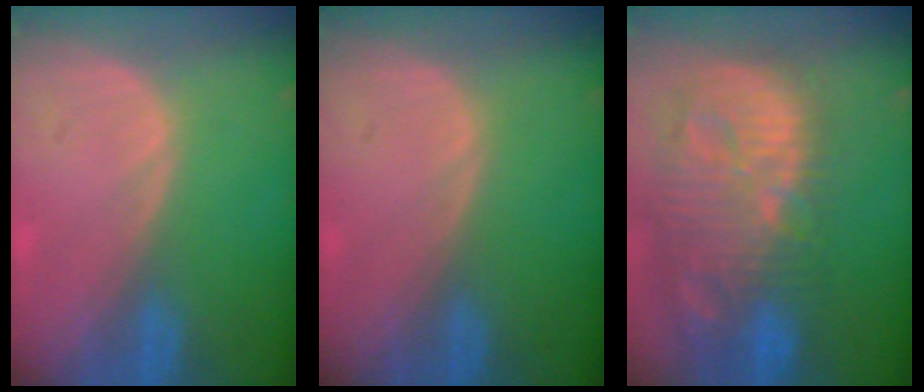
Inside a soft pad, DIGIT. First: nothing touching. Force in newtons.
{"total": 0.0}
{"total": 14.4, "press": 12.5, "slide": 7.1}